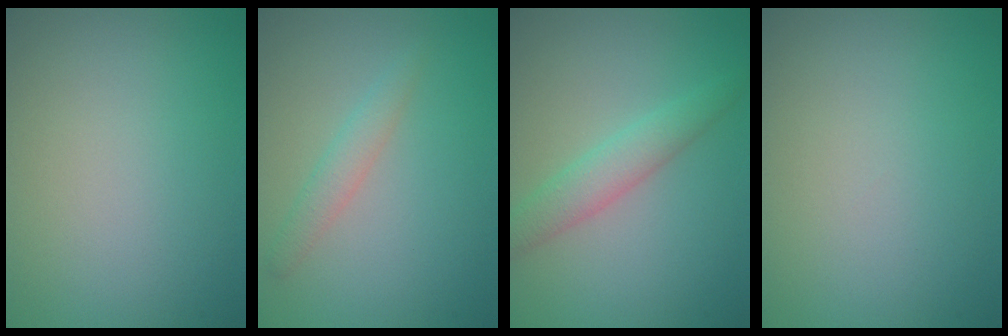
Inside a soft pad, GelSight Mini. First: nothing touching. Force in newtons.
{"total": 1.6, "press": 1.6, "slide": 0.0}
{"total": 2.9, "press": 2.8, "slide": 0.1}
{"total": 0.0}